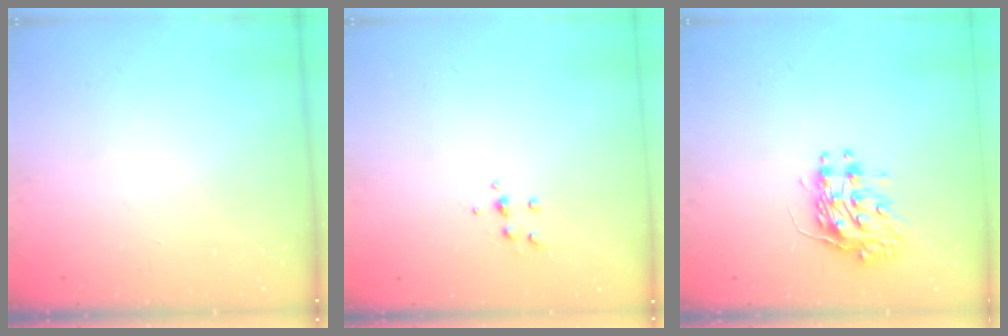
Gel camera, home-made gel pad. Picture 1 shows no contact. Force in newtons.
{"total": 5.9, "press": 5.9, "slide": 0.7}
{"total": 9.8, "press": 9.7, "slide": 0.8}